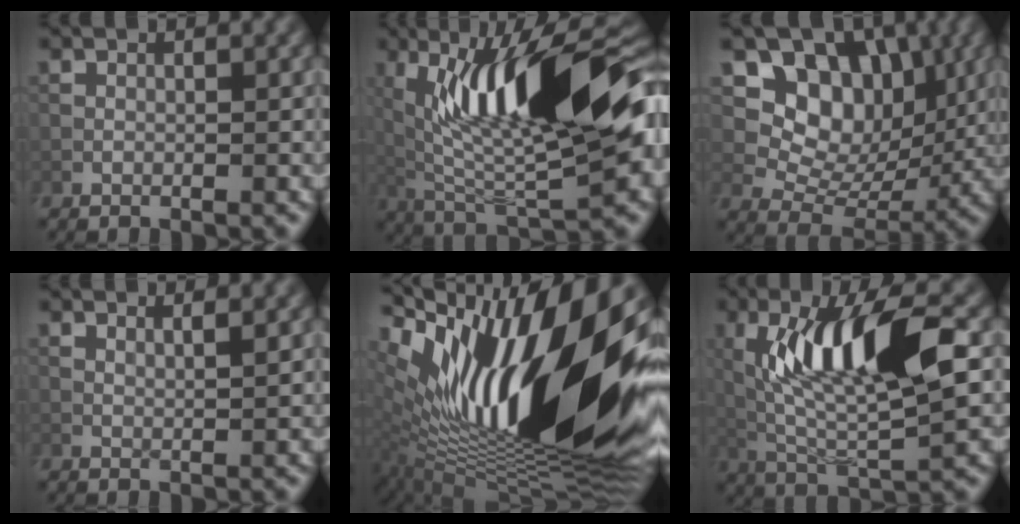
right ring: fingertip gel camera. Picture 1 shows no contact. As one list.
[{"total": 15.9, "force": [3.7, 4.4, 14.8], "torque": [-0.233, 0.008, 0.059]}, {"total": 9.4, "force": [3.3, 6.9, 5.4], "torque": [-0.078, -0.013, 0.050]}, {"total": 1.6, "force": [1.1, 0.4, 1.0], "torque": [-0.013, -0.001, 0.011]}, {"total": 19.7, "force": [2.8, 6.9, 18.3], "torque": [-0.294, 0.009, 0.039]}, {"total": 10.5, "force": [2.0, 2.8, 9.9], "torque": [-0.179, 0.001, 0.040]}]